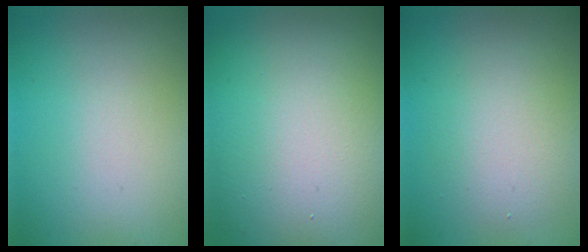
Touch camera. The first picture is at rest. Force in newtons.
{"total": 16.9, "press": 16.9, "slide": 1.0}
{"total": 4.0, "press": 4.0, "slide": 0.1}